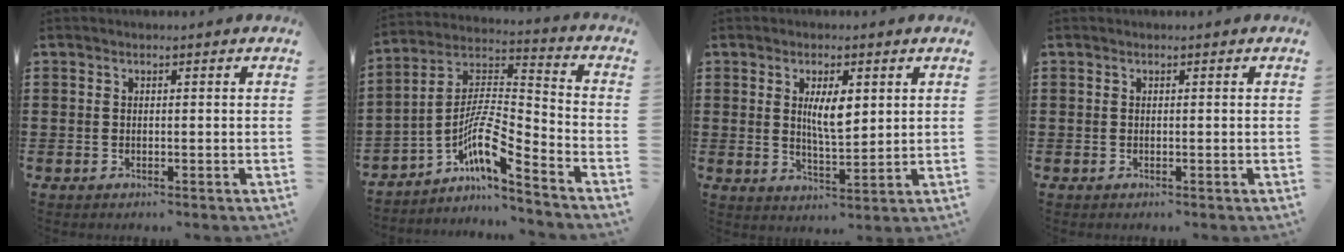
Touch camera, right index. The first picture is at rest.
{"total": 9.2, "force": [-5.6, 1.8, 7.1], "torque": [-0.149, -0.015, -0.112]}
{"total": 5.4, "force": [1.5, 1.6, 4.9], "torque": [-0.092, 0.002, 0.023]}
{"total": 0.0}